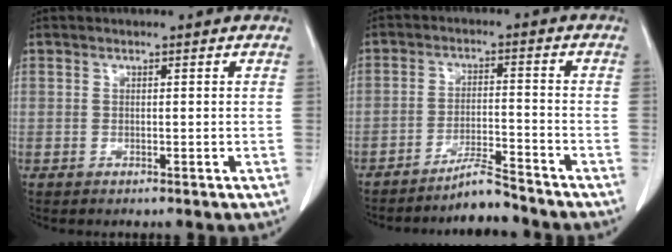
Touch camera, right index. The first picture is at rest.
{"total": 5.3, "force": [-5.0, -0.5, 1.7], "torque": [-0.031, -0.014, -0.088]}